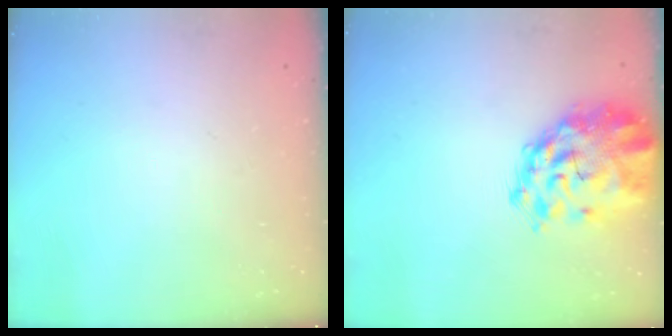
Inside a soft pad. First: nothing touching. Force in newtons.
{"total": 3.9, "press": 3.7, "slide": 1.3}